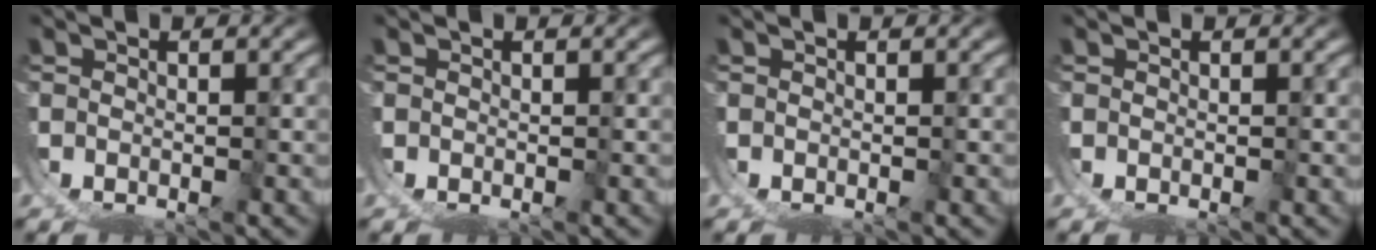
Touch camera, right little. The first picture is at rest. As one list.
[{"total": 0.0}, {"total": 0.0}, {"total": 0.0}]